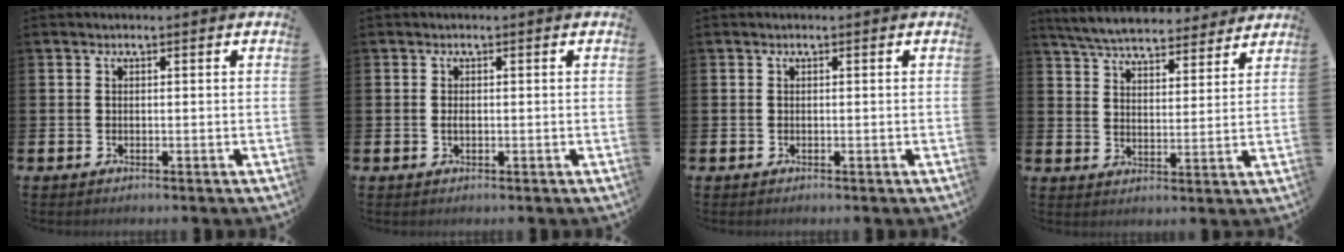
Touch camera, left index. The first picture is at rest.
{"total": 0.8, "force": [-0.1, 0.4, 0.6], "torque": [-0.009, 0.000, -0.004]}
{"total": 0.0}
{"total": 6.5, "force": [6.2, 1.2, 1.4], "torque": [-0.046, -0.038, 0.110]}